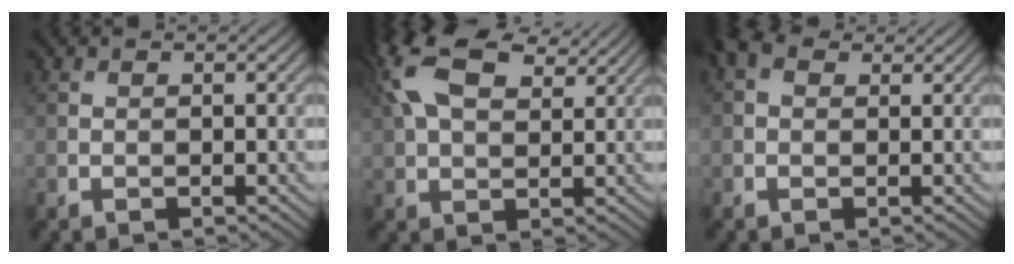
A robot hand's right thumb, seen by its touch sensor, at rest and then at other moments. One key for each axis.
{"total": 12.2, "fx": 5.7, "fy": 6.2, "fz": 8.7, "tx": -0.218, "ty": 0.028, "tz": 0.107}
{"total": 2.6, "fx": 1.1, "fy": 1.8, "fz": 1.6, "tx": -0.034, "ty": 0.007, "tz": 0.012}